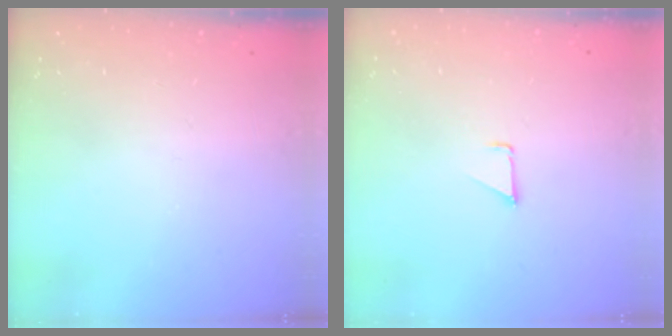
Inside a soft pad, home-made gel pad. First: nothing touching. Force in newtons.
{"total": 0.9, "press": 0.9, "slide": 0.1}